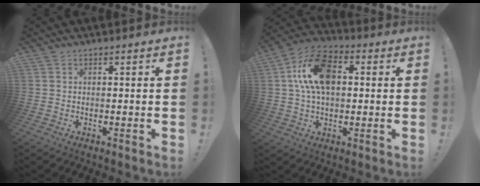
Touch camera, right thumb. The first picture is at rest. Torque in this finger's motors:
{"motor_torque": [0.27, 0.52, 0.96, 0.22, 0.11]}